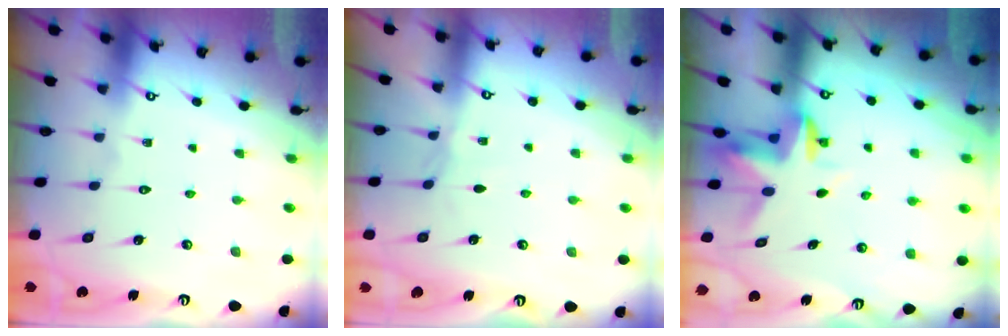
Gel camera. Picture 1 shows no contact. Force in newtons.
{"total": 3.5, "press": 3.4, "slide": 0.5}
{"total": 3.6, "press": 3.6, "slide": 0.2}